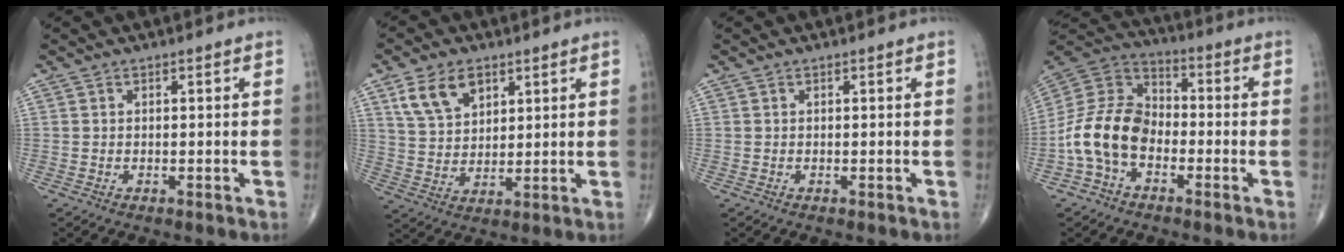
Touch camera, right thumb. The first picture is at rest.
{"total": 9.0, "force": [4.7, 5.7, 5.2], "torque": [-0.080, -0.016, 0.095]}
{"total": 0.0}
{"total": 13.1, "force": [-4.2, 9.0, 8.5], "torque": [-0.155, 0.051, -0.093]}